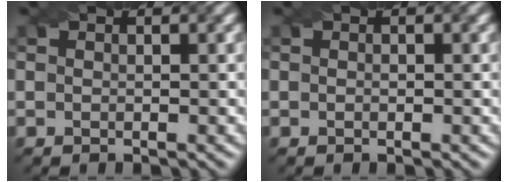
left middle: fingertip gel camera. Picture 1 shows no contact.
{"total": 0.0}